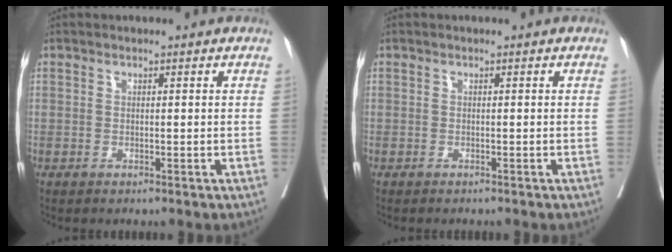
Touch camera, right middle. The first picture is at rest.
{"total": 1.9, "force": [-1.8, 0.3, 0.7], "torque": [-0.010, -0.003, -0.021]}